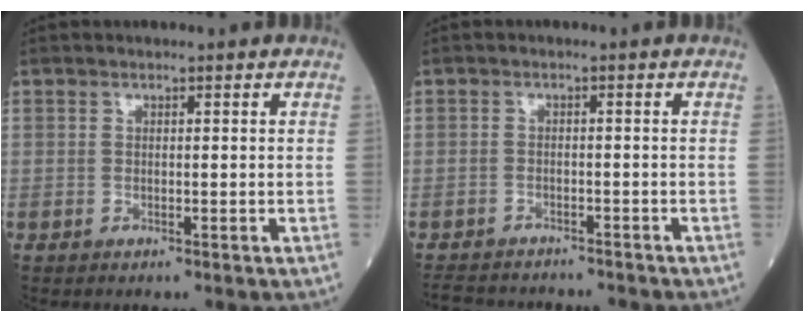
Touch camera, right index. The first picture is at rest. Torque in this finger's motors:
{"motor_torque": [-1.62, -0.38, -1.05, -0.21]}